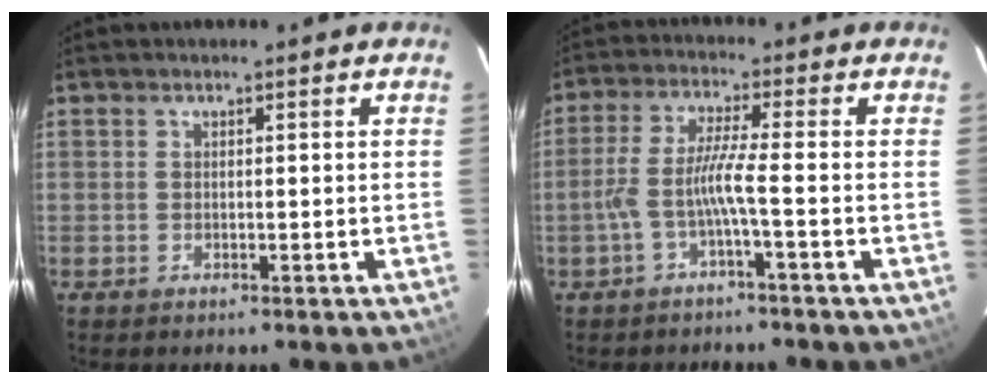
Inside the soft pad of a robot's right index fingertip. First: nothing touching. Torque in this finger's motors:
{"motor_torque": [1.13, -0.43, 0.69, 0.19]}